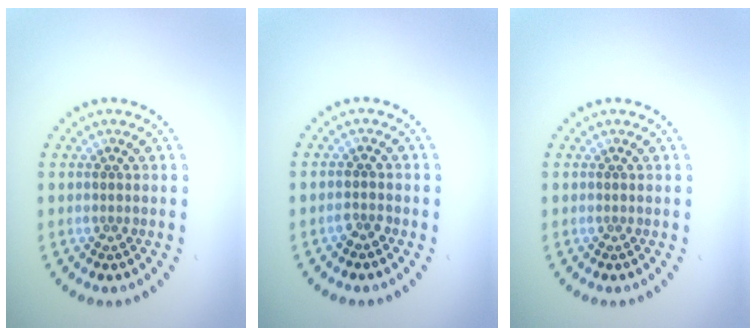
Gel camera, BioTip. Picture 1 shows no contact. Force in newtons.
{"total": 1.2, "press": 1.1, "slide": 0.3}
{"total": 0.0}